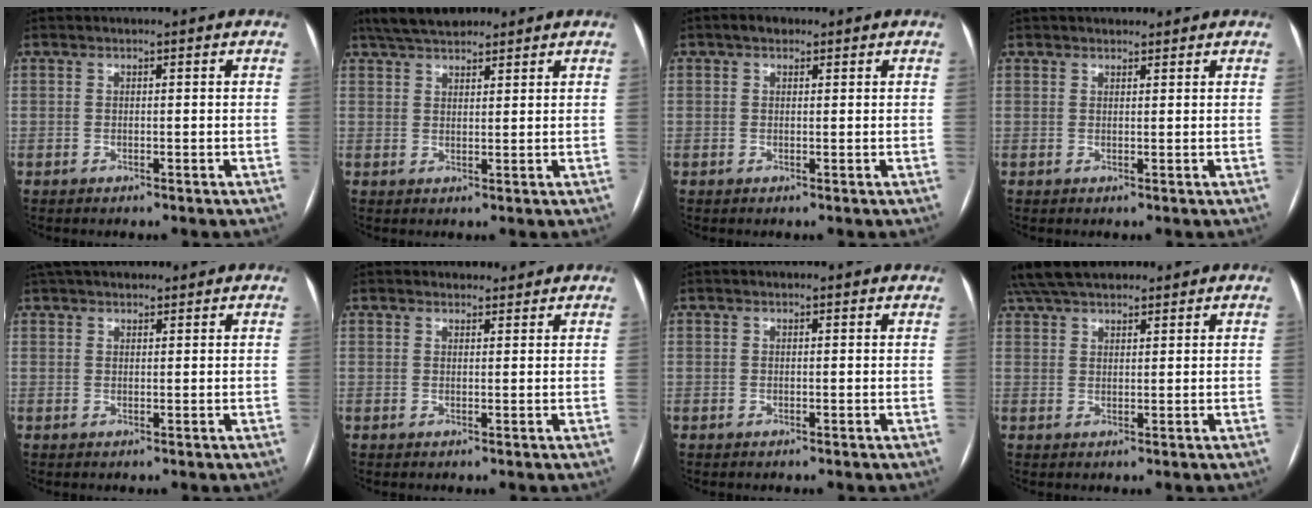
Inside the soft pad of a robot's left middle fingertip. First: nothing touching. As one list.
[{"total": 7.0, "force": [5.9, 2.1, 3.0], "torque": [-0.051, 0.028, 0.105]}, {"total": 1.7, "force": [1.1, 1.0, 0.8], "torque": [-0.015, 0.011, 0.015]}, {"total": 5.0, "force": [4.5, 1.5, 1.6], "torque": [-0.013, 0.034, 0.064]}, {"total": 8.0, "force": [7.0, 2.4, 3.2], "torque": [-0.046, 0.040, 0.112]}, {"total": 2.9, "force": [2.7, 1.1, 0.1], "torque": [-0.001, 0.013, 0.035]}, {"total": 2.9, "force": [2.8, 0.7, 0.6], "torque": [-0.009, 0.022, 0.024]}, {"total": 11.5, "force": [9.7, 3.8, 4.9], "torque": [-0.087, 0.052, 0.166]}]